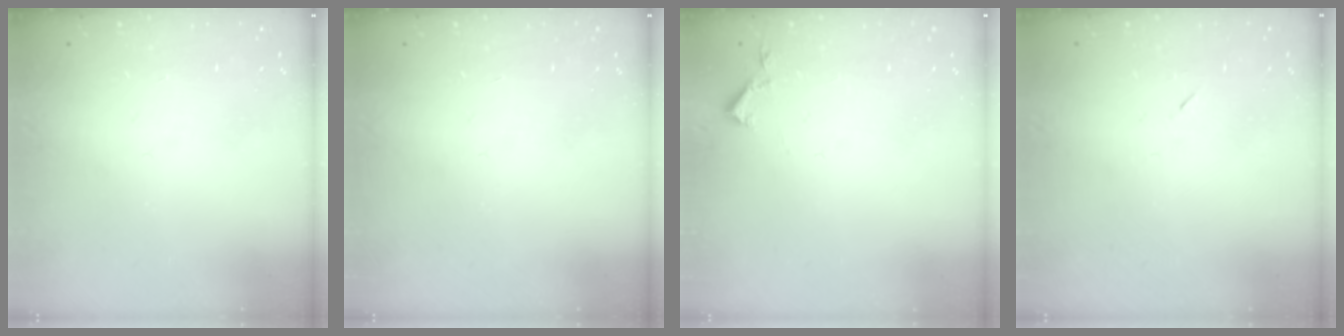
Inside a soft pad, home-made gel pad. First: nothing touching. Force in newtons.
{"total": 0.0}
{"total": 2.9, "press": 2.9, "slide": 0.5}
{"total": 2.6, "press": 2.3, "slide": 1.2}